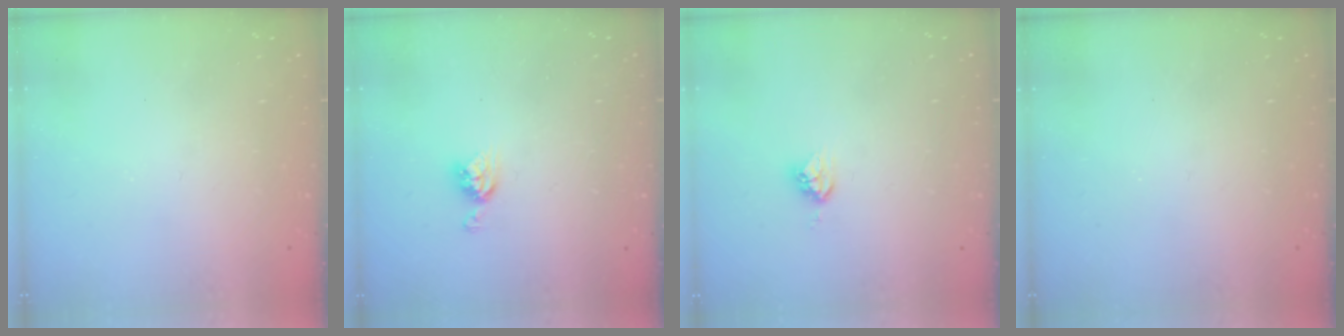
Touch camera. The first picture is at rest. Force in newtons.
{"total": 5.0, "press": 5.0, "slide": 0.3}
{"total": 4.7, "press": 4.7, "slide": 0.1}
{"total": 0.0}